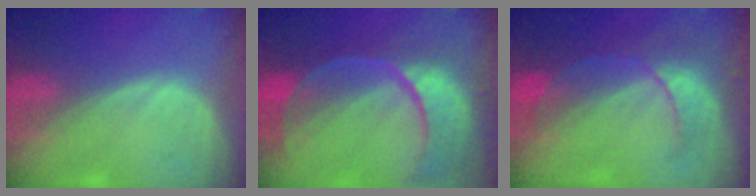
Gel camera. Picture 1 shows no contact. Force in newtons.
{"total": 12.3, "press": 9.9, "slide": 7.3}
{"total": 8.0, "press": 7.1, "slide": 3.8}